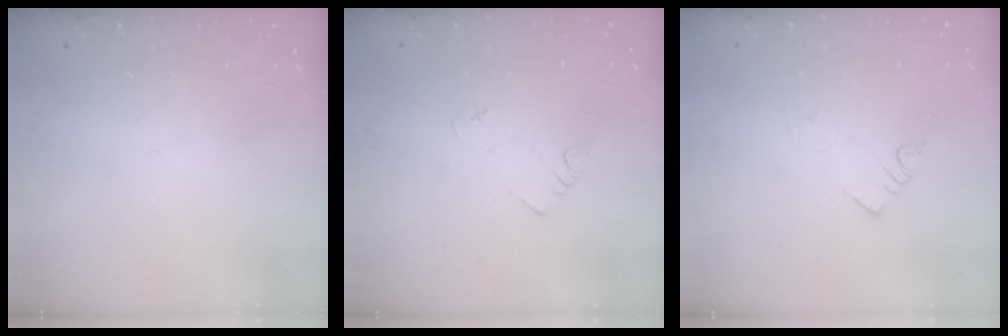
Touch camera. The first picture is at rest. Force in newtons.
{"total": 3.3, "press": 3.2, "slide": 0.4}
{"total": 2.9, "press": 2.9, "slide": 0.2}